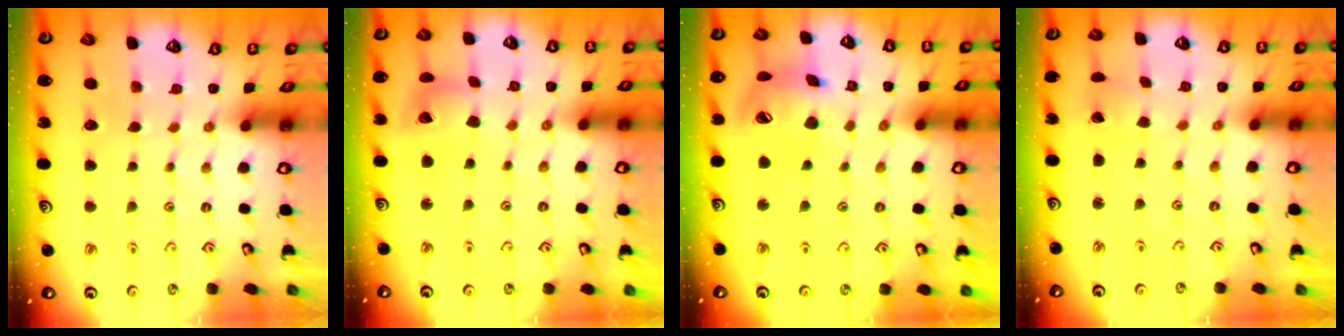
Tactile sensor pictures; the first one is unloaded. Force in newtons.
{"total": 9.8, "press": 9.8, "slide": 1.3}
{"total": 14.6, "press": 14.4, "slide": 2.2}
{"total": 0.0}